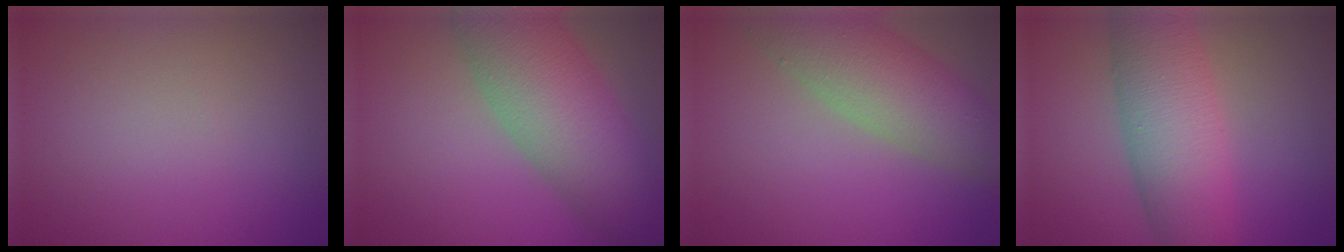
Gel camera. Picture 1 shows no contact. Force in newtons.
{"total": 10.9, "press": 10.9, "slide": 0.4}
{"total": 7.4, "press": 7.4, "slide": 0.3}
{"total": 8.1, "press": 8.1, "slide": 0.1}